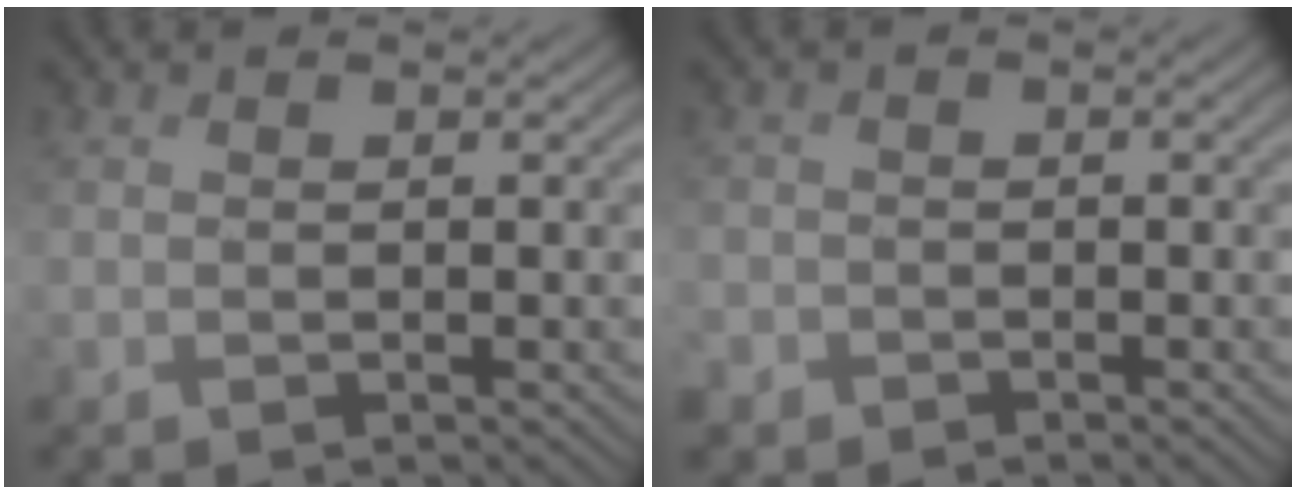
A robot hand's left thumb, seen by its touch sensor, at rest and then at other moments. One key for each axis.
{"total": 2.2, "fx": -1.2, "fy": 1.8, "fz": 0.1, "tx": -0.004, "ty": -0.006, "tz": -0.029}